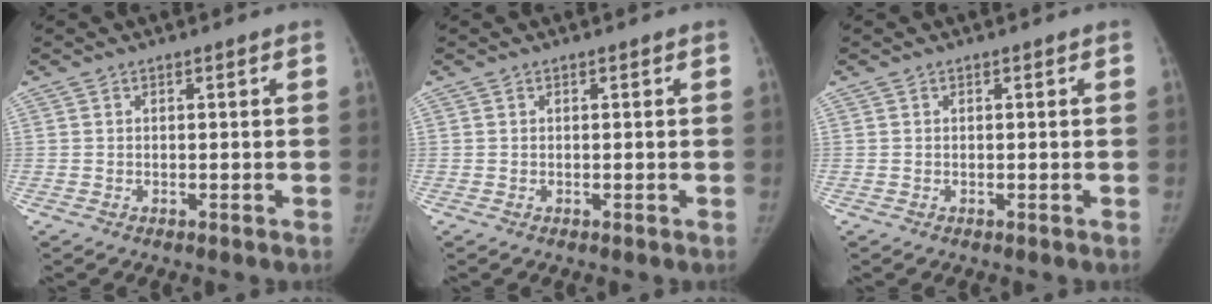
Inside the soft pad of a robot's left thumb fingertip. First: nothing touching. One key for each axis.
{"total": 0.0}
{"total": 0.0}